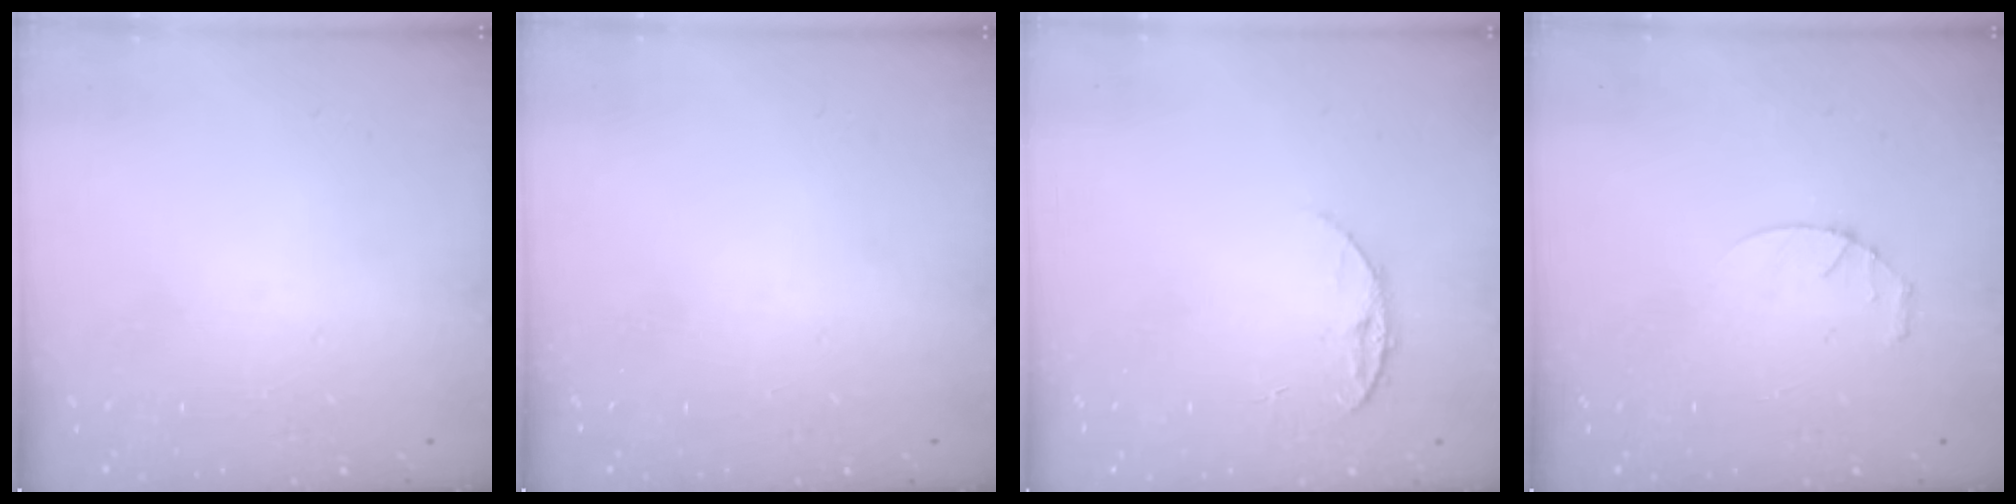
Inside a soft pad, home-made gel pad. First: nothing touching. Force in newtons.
{"total": 0.0}
{"total": 6.5, "press": 6.5, "slide": 0.7}
{"total": 2.8, "press": 2.8, "slide": 0.4}